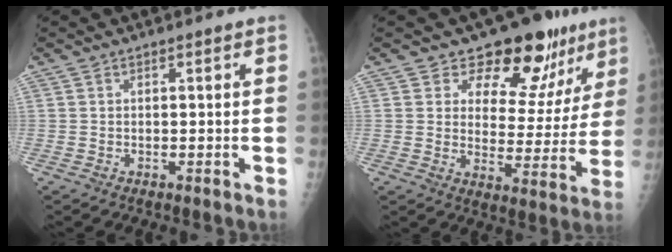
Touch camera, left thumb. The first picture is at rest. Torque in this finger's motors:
{"motor_torque": [0.11, 0.11, 0.11, -0.03, 0.09]}